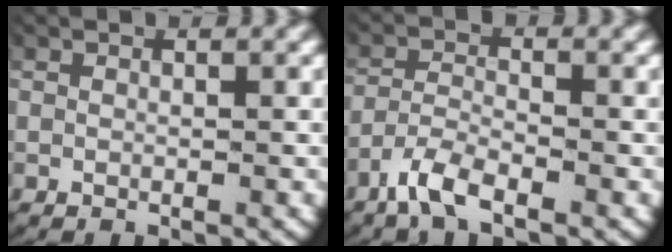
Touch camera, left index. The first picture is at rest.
{"total": 3.5, "force": [-2.6, 1.2, 2.0], "torque": [-0.054, -0.010, -0.046]}